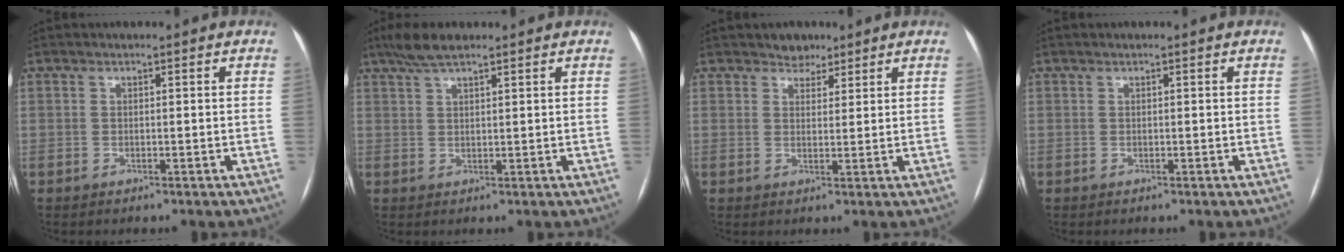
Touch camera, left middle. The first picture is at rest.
{"total": 4.7, "force": [3.5, 1.0, 3.0], "torque": [-0.064, 0.017, 0.067]}
{"total": 2.9, "force": [2.2, 1.7, 0.4], "torque": [-0.003, 0.002, 0.032]}
{"total": 0.0}